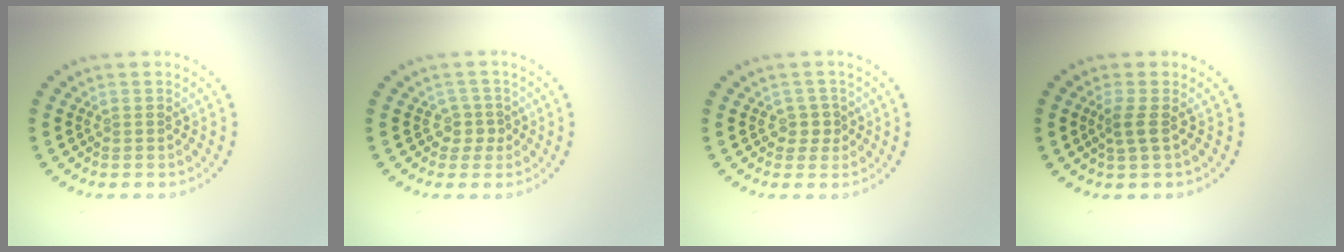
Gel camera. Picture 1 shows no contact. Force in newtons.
{"total": 1.7, "press": 1.1, "slide": 1.3}
{"total": 1.6, "press": 1.3, "slide": 0.9}
{"total": 1.6, "press": 1.3, "slide": 0.9}